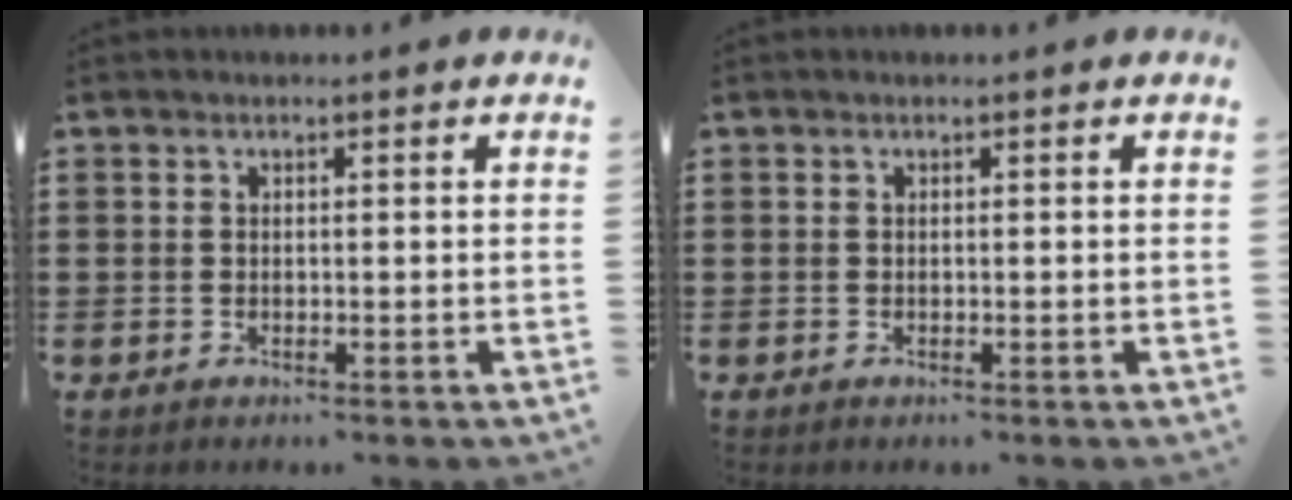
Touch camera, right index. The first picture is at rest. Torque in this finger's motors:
{"motor_torque": [0.33, 0.19, 0.00, 0.01]}